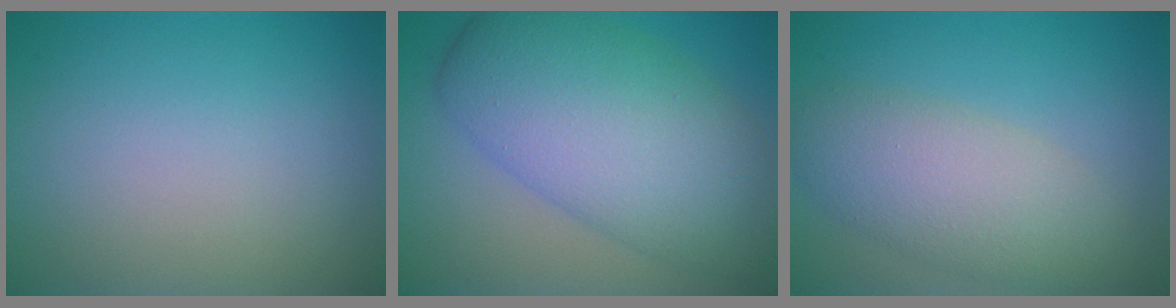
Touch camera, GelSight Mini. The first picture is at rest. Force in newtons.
{"total": 10.6, "press": 10.6, "slide": 0.2}
{"total": 5.4, "press": 5.4, "slide": 0.2}